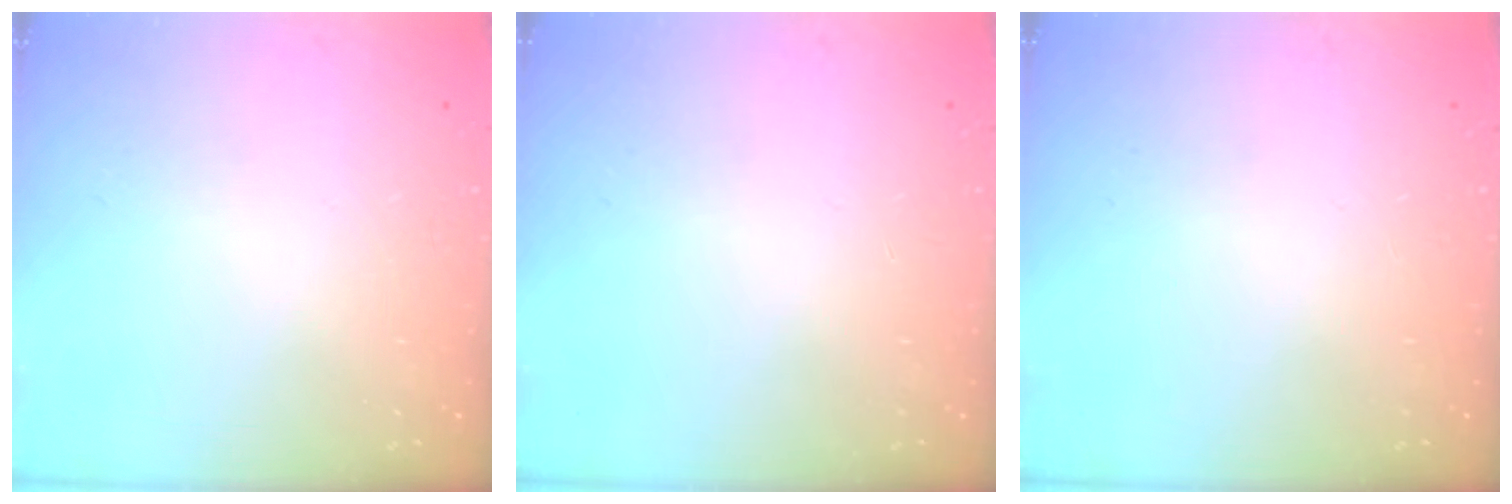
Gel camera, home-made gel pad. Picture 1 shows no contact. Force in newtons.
{"total": 0.0}
{"total": 0.0}